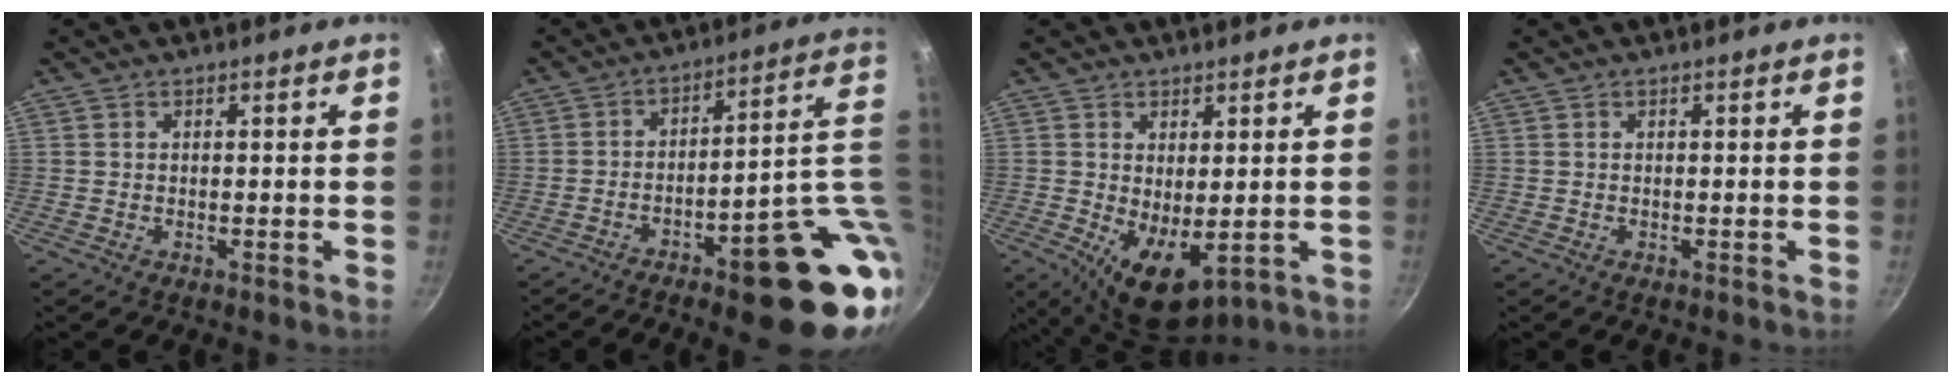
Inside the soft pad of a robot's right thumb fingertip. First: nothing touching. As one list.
[{"total": 21.0, "force": [-2.3, 7.2, 19.6], "torque": [-0.212, 0.008, -0.014]}, {"total": 8.2, "force": [-0.5, 4.1, 7.1], "torque": [-0.091, -0.019, 0.008]}, {"total": 0.0}]